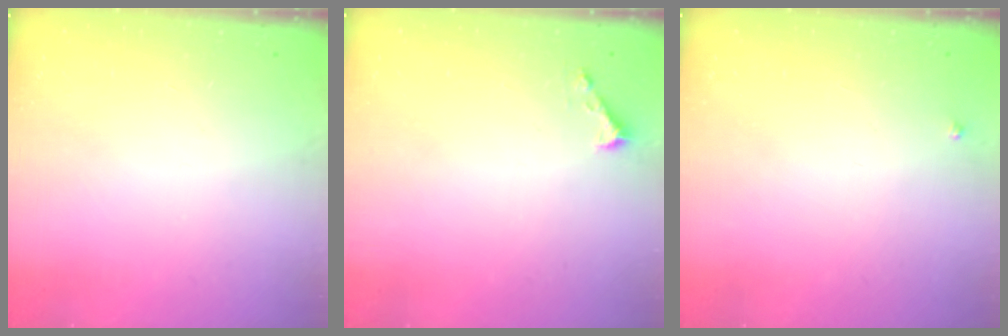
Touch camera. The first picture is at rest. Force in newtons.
{"total": 1.6, "press": 1.6, "slide": 0.1}
{"total": 2.7, "press": 2.7, "slide": 0.3}